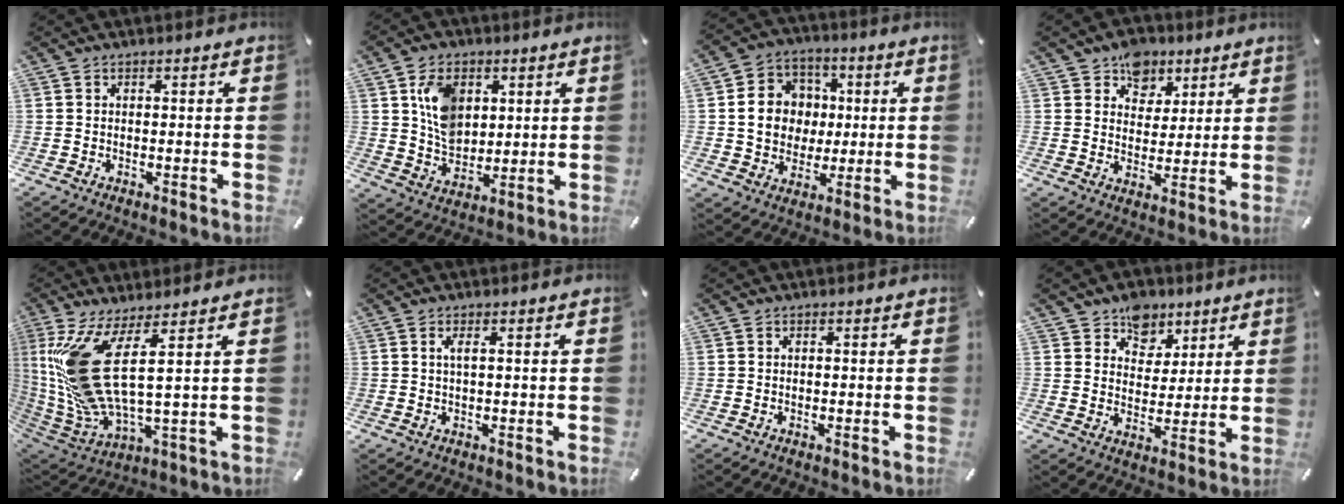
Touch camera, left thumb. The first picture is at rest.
{"total": 10.4, "force": [3.6, 7.8, 5.9], "torque": [-0.113, 0.006, 0.070]}
{"total": 11.9, "force": [0.7, 10.9, 4.8], "torque": [-0.083, 0.014, 0.022]}
{"total": 8.6, "force": [5.3, 6.7, 1.3], "torque": [-0.010, -0.029, 0.096]}
{"total": 19.8, "force": [4.8, 6.3, 18.2], "torque": [-0.400, -0.026, 0.078]}
{"total": 1.9, "force": [0.5, 0.2, 1.8], "torque": [-0.038, 0.001, 0.008]}
{"total": 0.0}
{"total": 8.7, "force": [5.8, 6.4, 0.7], "torque": [-0.003, -0.042, 0.107]}